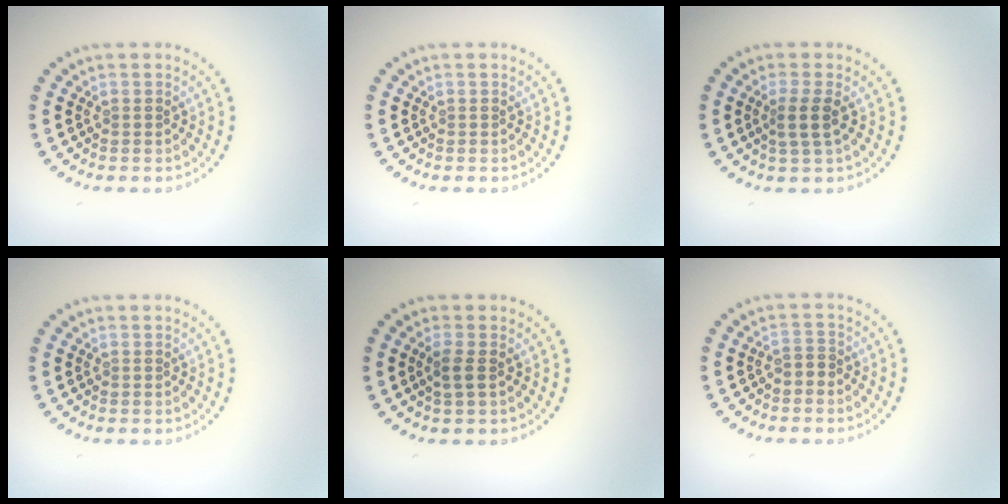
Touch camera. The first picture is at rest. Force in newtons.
{"total": 0.0}
{"total": 2.1, "press": 1.7, "slide": 1.2}
{"total": 0.0}
{"total": 1.3, "press": 1.2, "slide": 0.6}
{"total": 1.1, "press": 0.9, "slide": 0.7}